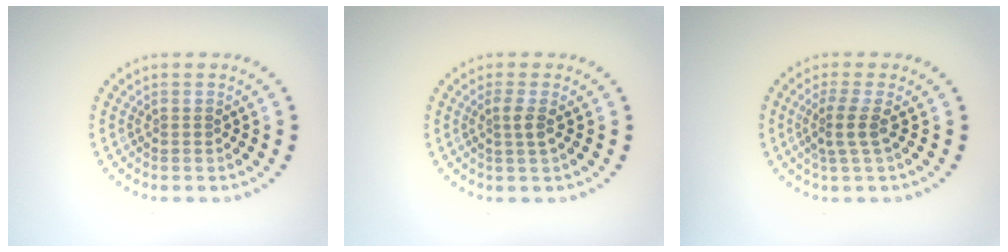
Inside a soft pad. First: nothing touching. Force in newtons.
{"total": 1.5, "press": 1.1, "slide": 1.0}
{"total": 2.2, "press": 1.4, "slide": 1.6}